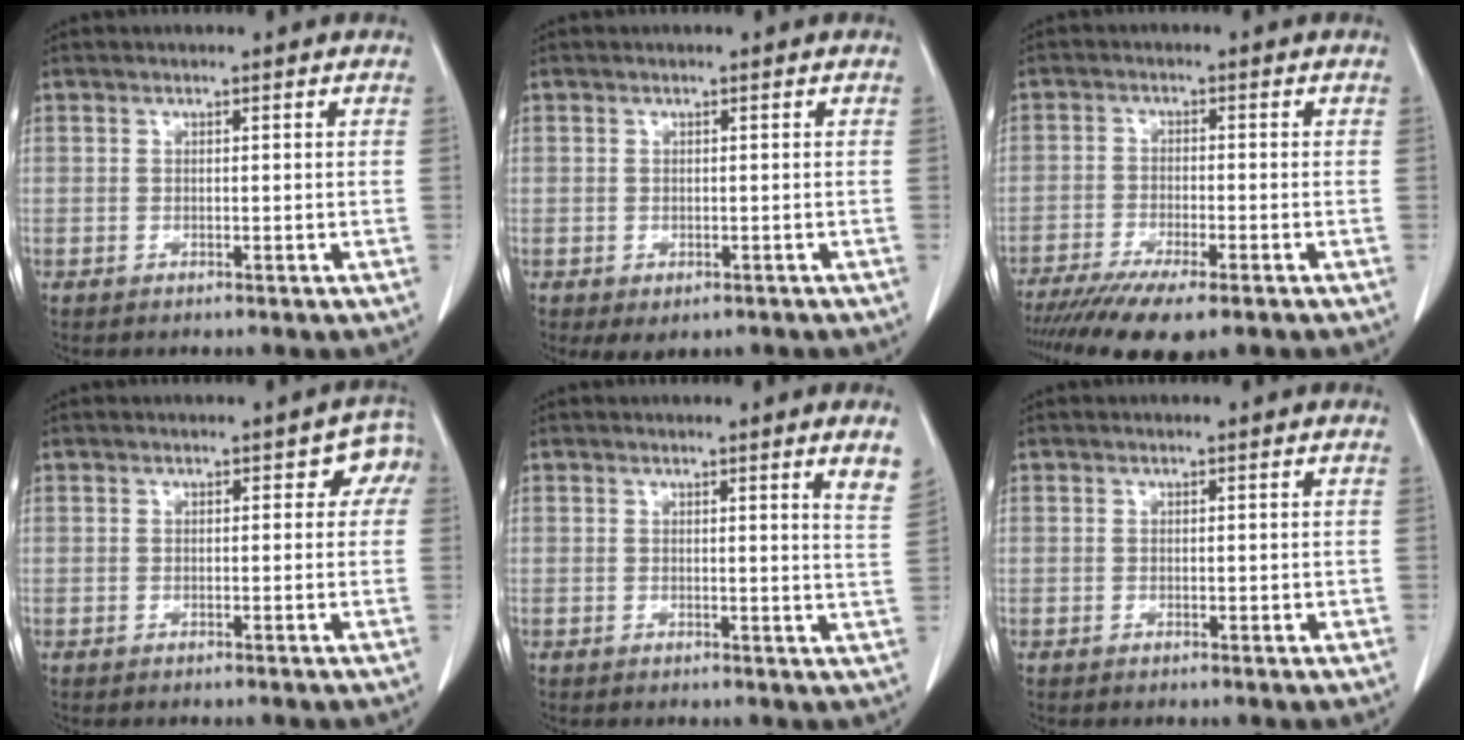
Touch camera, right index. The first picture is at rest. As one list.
[{"total": 2.3, "force": [-1.2, 1.6, 1.1], "torque": [-0.011, -0.002, -0.006]}, {"total": 11.4, "force": [-8.6, 2.0, 7.2], "torque": [-0.111, -0.019, -0.138]}, {"total": 2.9, "force": [0.6, 2.0, 2.1], "torque": [-0.009, 0.015, -0.003]}, {"total": 4.2, "force": [2.8, -0.6, 3.1], "torque": [-0.041, -0.017, 0.019]}, {"total": 0.6, "force": [0.1, 0.4, 0.4], "torque": [-0.001, 0.002, 0.004]}]